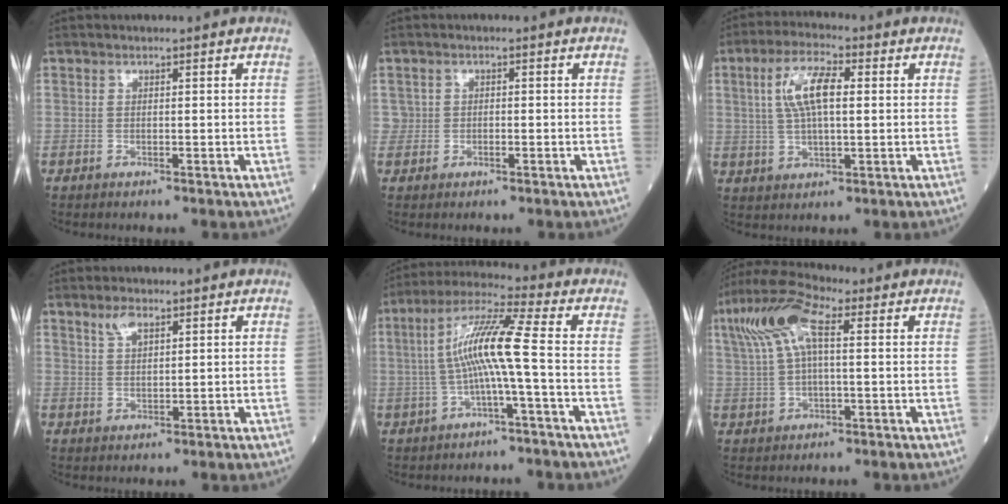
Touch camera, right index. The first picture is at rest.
{"total": 1.2, "force": [-0.1, 1.1, 0.2], "torque": [-0.001, 0.004, 0.000]}
{"total": 8.3, "force": [2.0, 2.5, 7.7], "torque": [-0.160, 0.015, 0.040]}
{"total": 2.7, "force": [1.9, 0.8, 1.7], "torque": [-0.038, 0.003, 0.042]}
{"total": 9.4, "force": [-0.6, -0.7, 9.4], "torque": [-0.184, 0.025, -0.013]}
{"total": 9.2, "force": [3.2, 2.7, 8.2], "torque": [-0.187, 0.040, 0.060]}